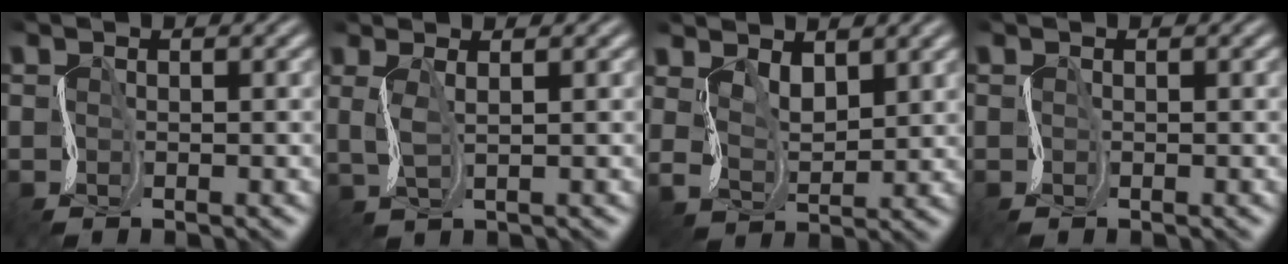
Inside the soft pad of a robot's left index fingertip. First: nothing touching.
{"total": 1.8, "force": [1.3, 0.3, 1.1], "torque": [-0.025, 0.007, 0.026]}
{"total": 3.5, "force": [2.6, 1.4, 1.8], "torque": [-0.046, -0.002, 0.057]}
{"total": 0.0}